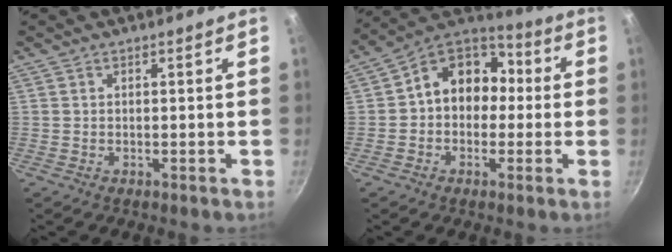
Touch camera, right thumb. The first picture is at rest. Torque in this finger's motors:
{"motor_torque": [-0.63, 0.88, 0.12, -0.12, 0.07]}